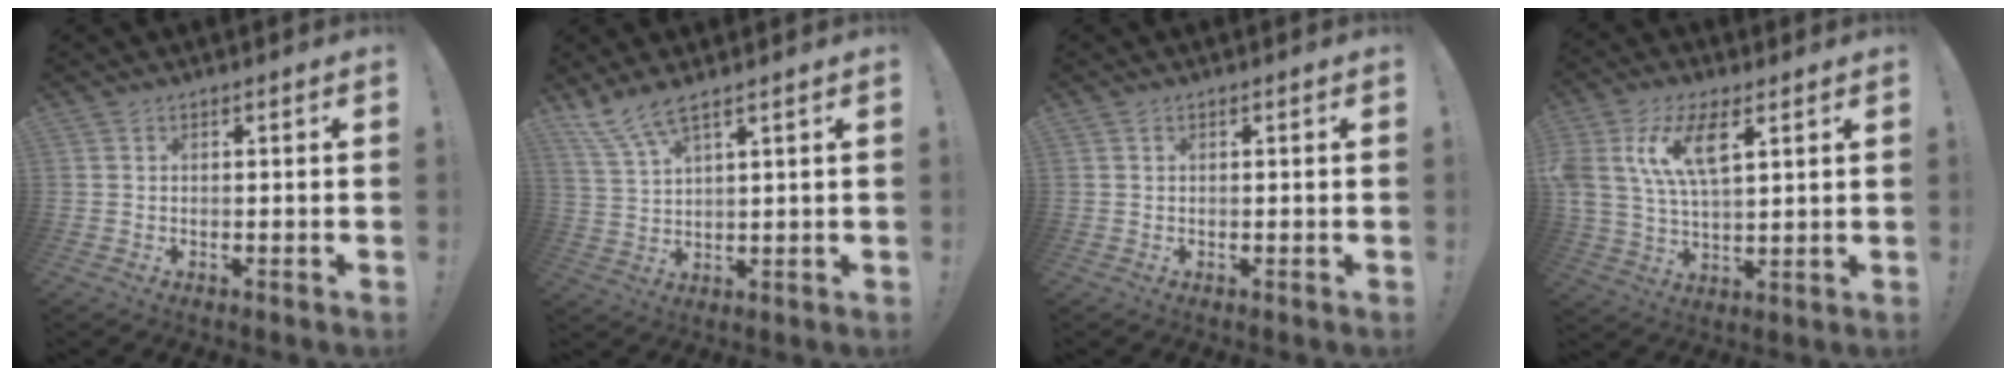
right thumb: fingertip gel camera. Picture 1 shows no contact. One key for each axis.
{"total": 6.7, "fx": 5.1, "fy": 1.0, "fz": 4.2, "tx": -0.096, "ty": -0.020, "tz": 0.097}
{"total": 0.0}
{"total": 13.0, "fx": 5.8, "fy": 6.4, "fz": 9.7, "tx": -0.194, "ty": -0.006, "tz": 0.107}